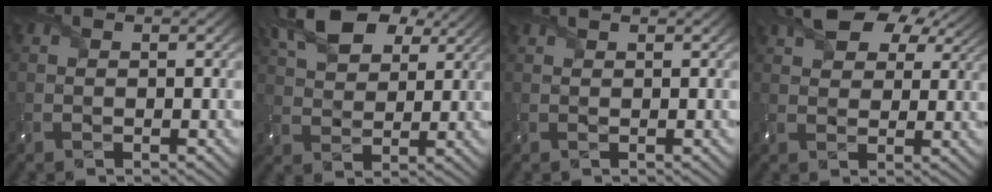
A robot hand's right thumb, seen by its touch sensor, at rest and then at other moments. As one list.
[{"total": 11.4, "force": [6.4, 6.5, 6.8], "torque": [-0.164, 0.023, 0.114]}, {"total": 1.1, "force": [0.9, 0.0, 0.6], "torque": [-0.018, 0.000, 0.013]}, {"total": 10.0, "force": [5.9, 5.5, 5.9], "torque": [-0.129, 0.022, 0.105]}]